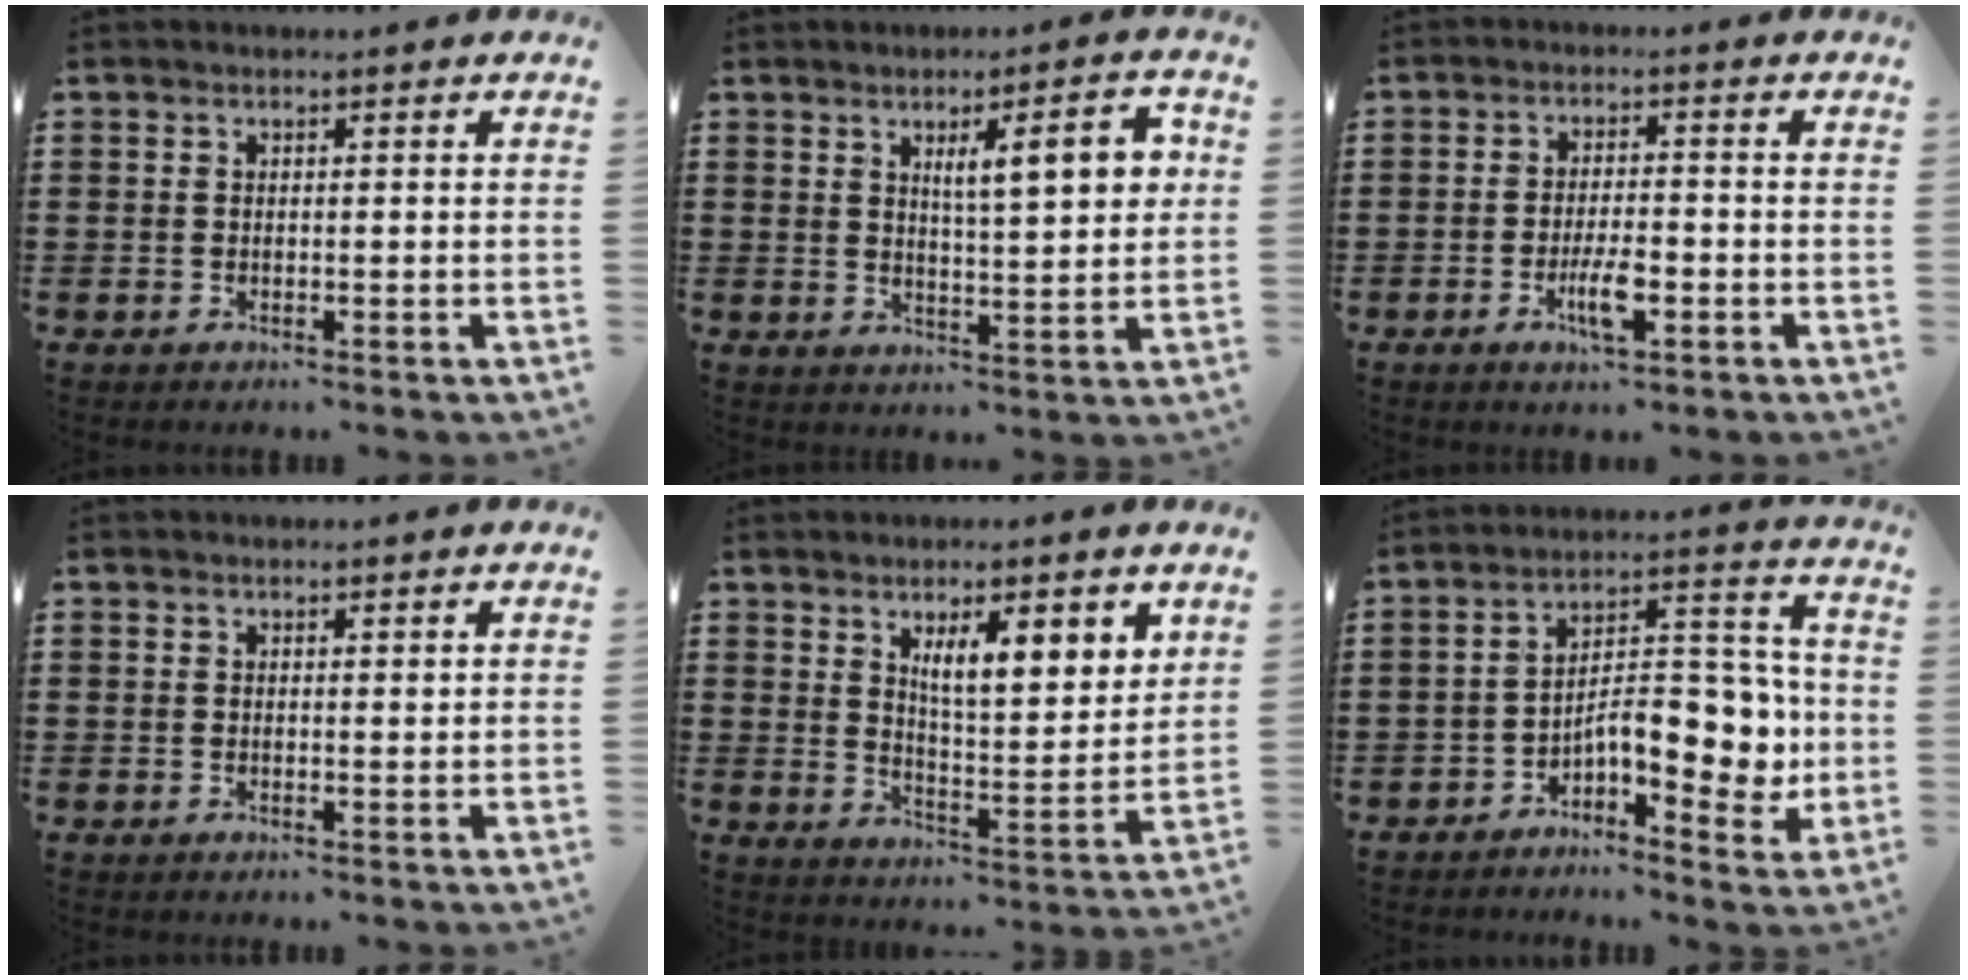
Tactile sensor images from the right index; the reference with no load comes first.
{"total": 7.9, "force": [2.8, 1.9, 7.2], "torque": [-0.109, -0.005, 0.038]}
{"total": 5.3, "force": [-2.1, 1.5, 4.6], "torque": [-0.096, -0.003, -0.042]}
{"total": 0.6, "force": [0.4, 0.3, 0.4], "torque": [-0.008, 0.002, 0.007]}
{"total": 6.8, "force": [3.8, 2.0, 5.2], "torque": [-0.086, -0.014, 0.059]}
{"total": 9.8, "force": [-2.4, 5.0, 8.2], "torque": [-0.100, -0.004, -0.044]}